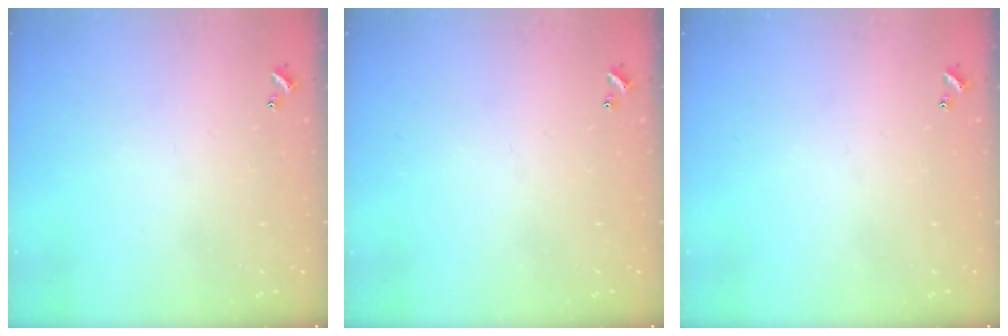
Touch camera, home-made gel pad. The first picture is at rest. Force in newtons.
{"total": 0.0}
{"total": 0.0}